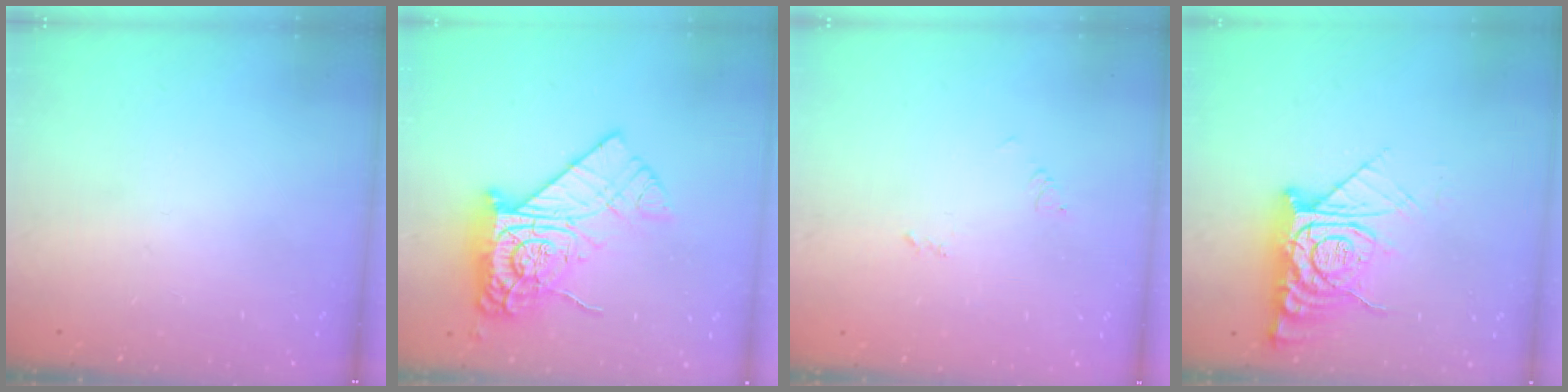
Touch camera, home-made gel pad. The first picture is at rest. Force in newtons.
{"total": 20.2, "press": 20.1, "slide": 1.9}
{"total": 3.3, "press": 3.3, "slide": 0.3}
{"total": 13.8, "press": 13.7, "slide": 1.3}